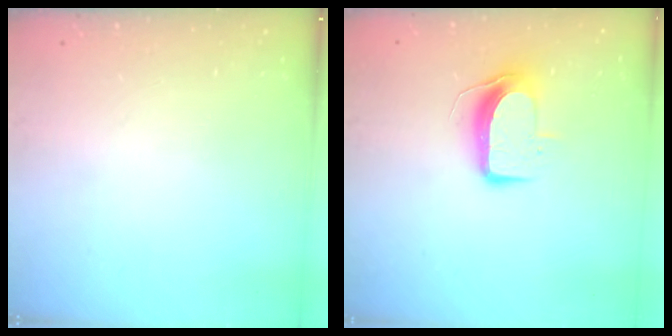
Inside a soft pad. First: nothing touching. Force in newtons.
{"total": 9.4, "press": 9.3, "slide": 0.9}